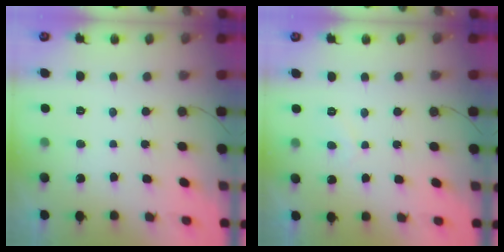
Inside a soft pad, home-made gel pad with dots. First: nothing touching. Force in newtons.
{"total": 2.7, "press": 2.6, "slide": 0.5}